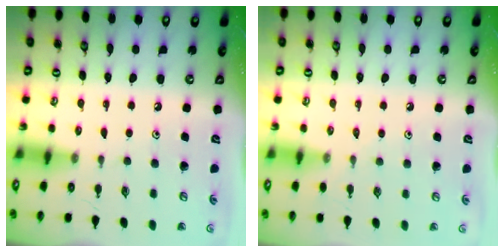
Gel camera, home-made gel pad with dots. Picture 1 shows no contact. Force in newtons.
{"total": 2.6, "press": 2.6, "slide": 0.4}